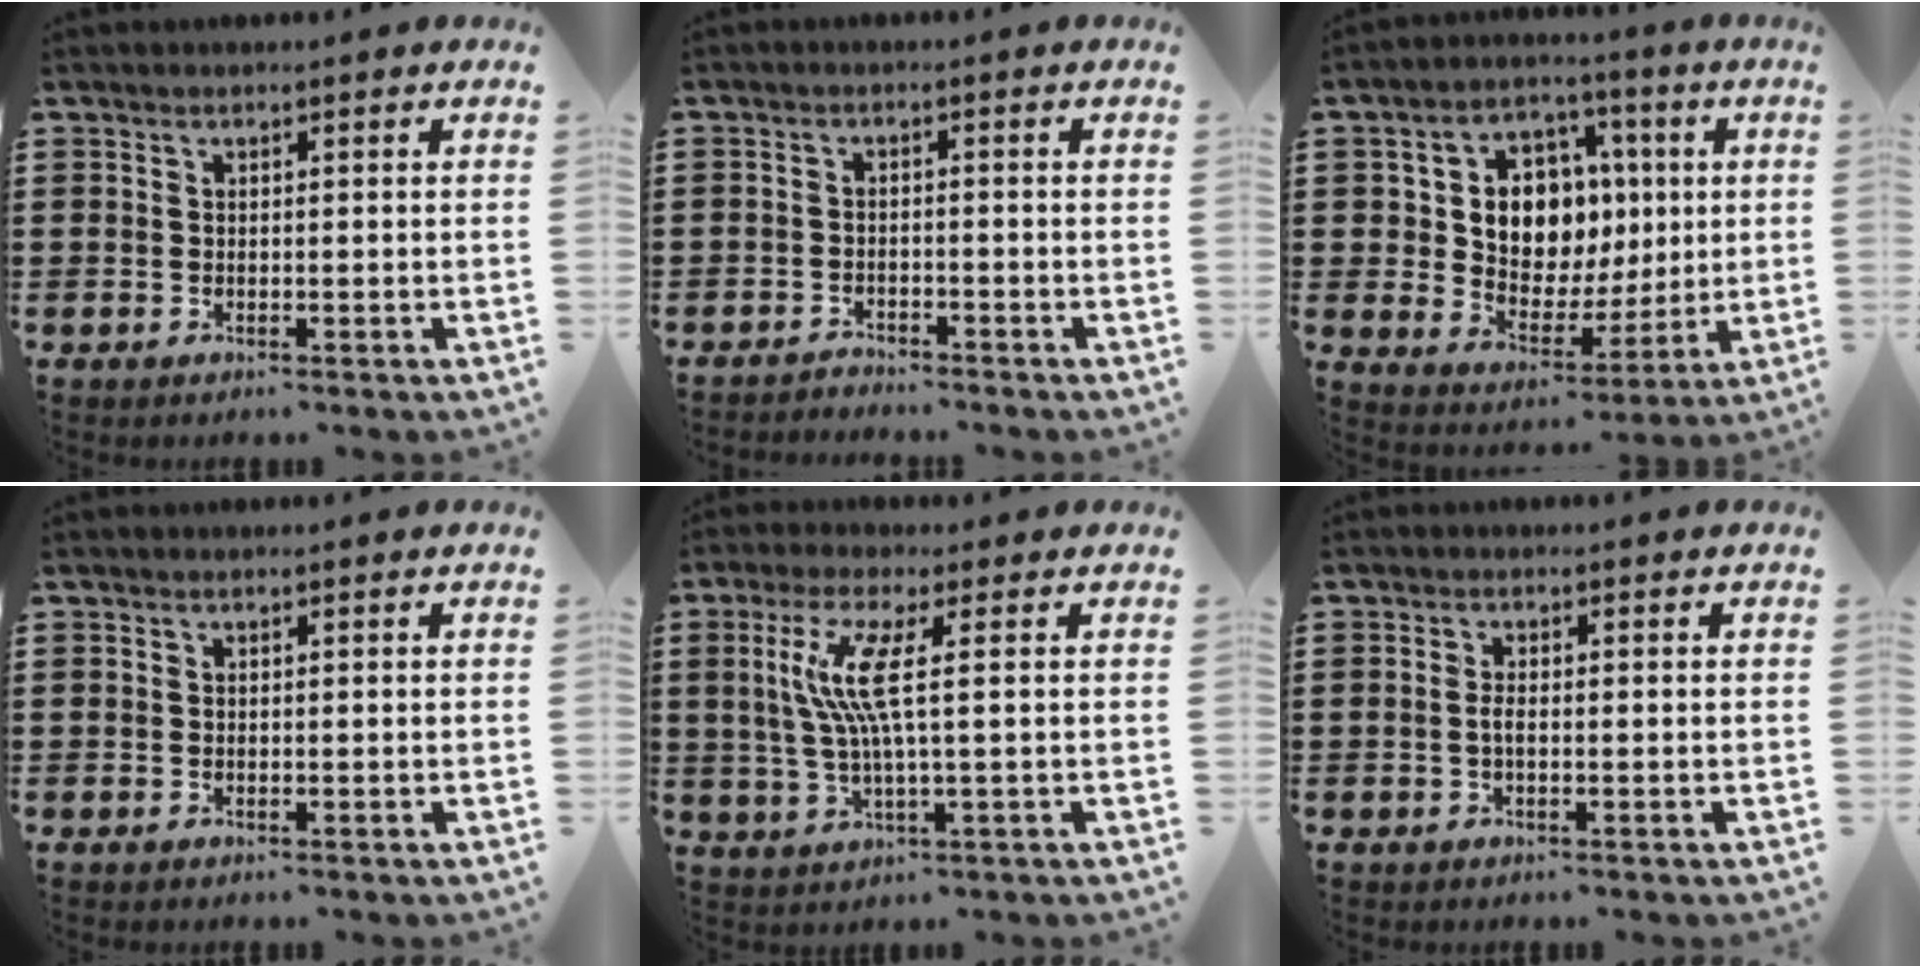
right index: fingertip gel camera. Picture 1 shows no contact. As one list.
[{"total": 1.8, "force": [-1.8, 0.2, -0.2], "torque": [-0.003, 0.006, -0.040]}, {"total": 9.3, "force": [2.0, 7.7, 4.8], "torque": [-0.111, 0.015, 0.040]}, {"total": 0.0}, {"total": 7.7, "force": [1.4, 0.2, 7.6], "torque": [-0.167, -0.013, 0.013]}, {"total": 1.4, "force": [-0.2, 0.3, 1.3], "torque": [-0.033, -0.003, -0.006]}]